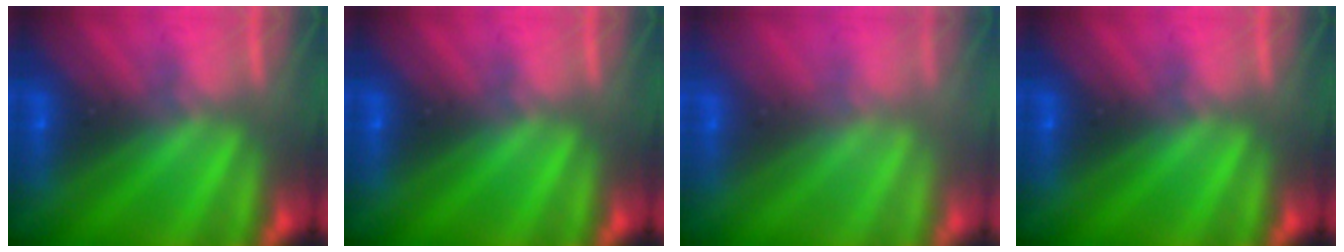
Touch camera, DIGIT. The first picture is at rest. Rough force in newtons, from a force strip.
{"total": 0.0}
{"total": 2.8}
{"total": 0.0}